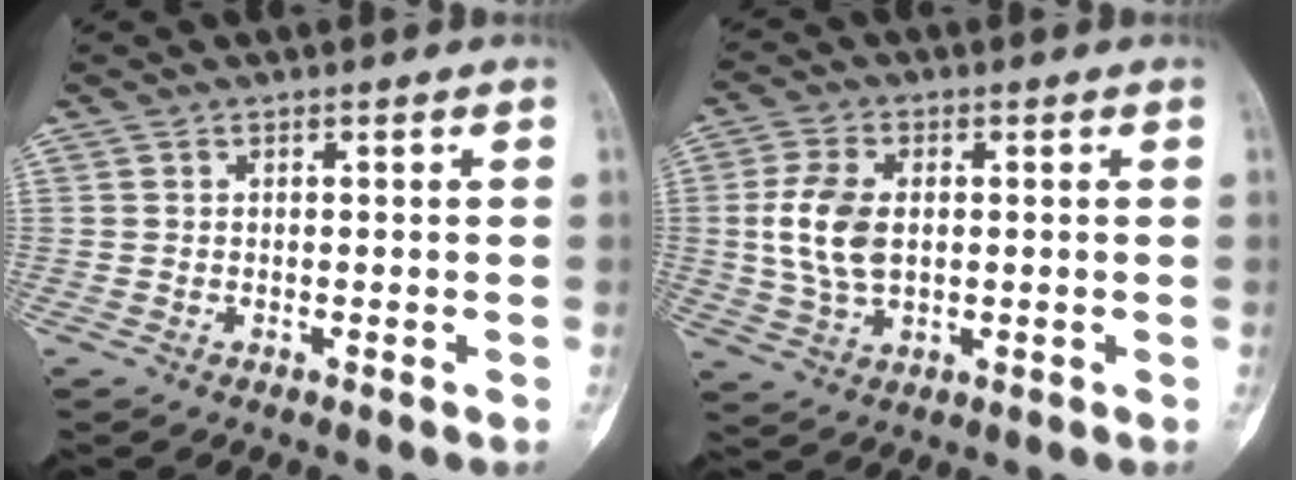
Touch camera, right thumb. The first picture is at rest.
{"total": 9.3, "force": [0.6, 5.8, 7.3], "torque": [-0.150, 0.002, 0.015]}